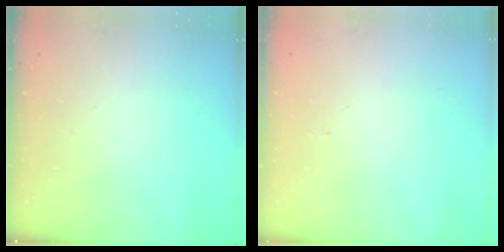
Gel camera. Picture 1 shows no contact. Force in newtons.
{"total": 1.0, "press": 1.0, "slide": 0.1}